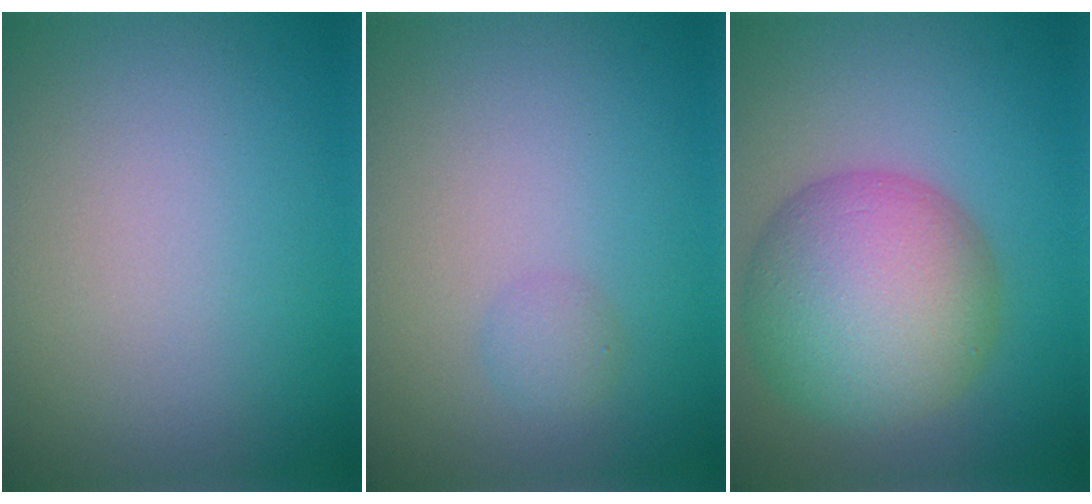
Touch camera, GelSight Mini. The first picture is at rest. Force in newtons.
{"total": 1.1, "press": 1.1, "slide": 0.1}
{"total": 9.9, "press": 9.8, "slide": 0.5}